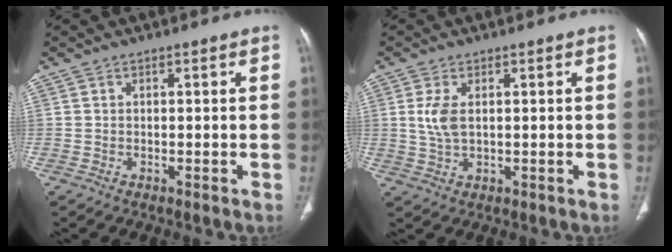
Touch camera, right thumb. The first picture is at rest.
{"total": 4.5, "force": [0.9, 2.2, 3.8], "torque": [-0.090, -0.003, 0.022]}